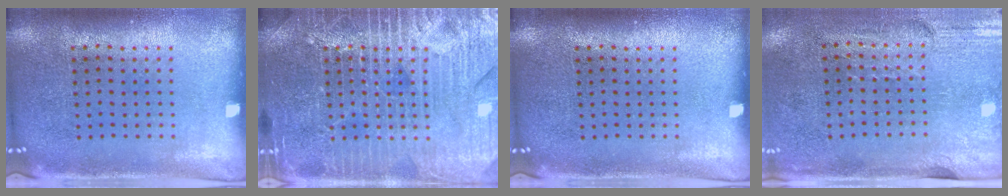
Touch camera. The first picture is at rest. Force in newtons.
{"total": 6.8, "press": 6.7, "slide": 1.0}
{"total": 0.0}
{"total": 2.9, "press": 2.5, "slide": 1.5}